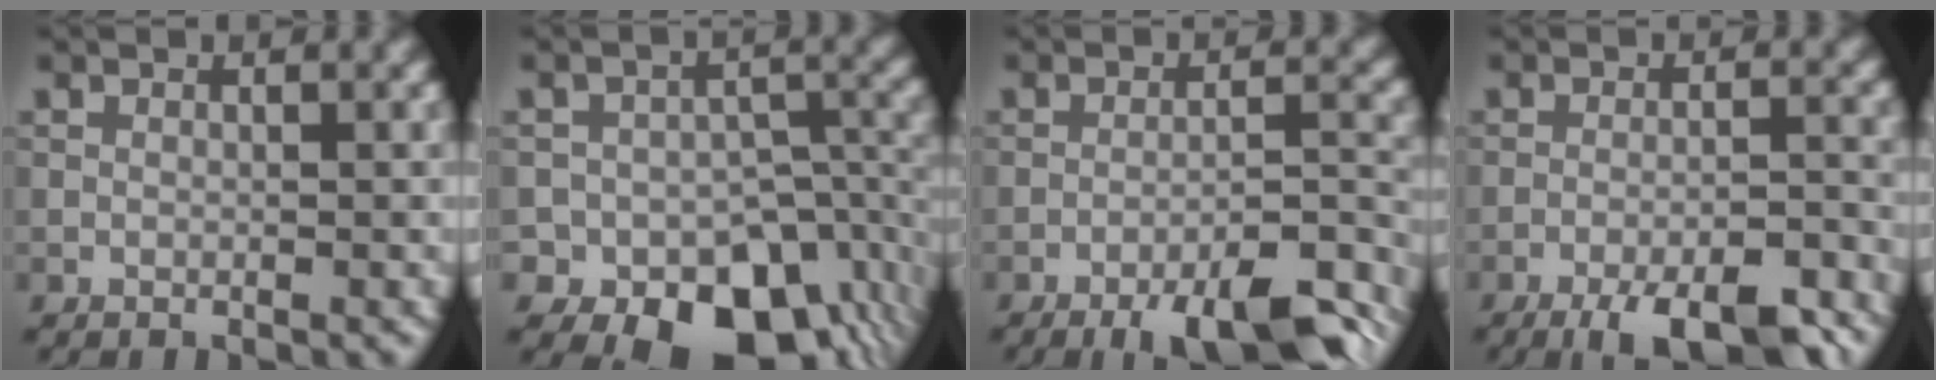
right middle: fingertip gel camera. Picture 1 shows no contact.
{"total": 12.4, "force": [-6.7, 8.5, 6.2], "torque": [-0.078, 0.002, -0.080]}
{"total": 10.0, "force": [-7.5, 2.2, 6.2], "torque": [-0.090, -0.008, -0.100]}
{"total": 8.6, "force": [-6.6, 2.1, 5.1], "torque": [-0.079, -0.014, -0.094]}